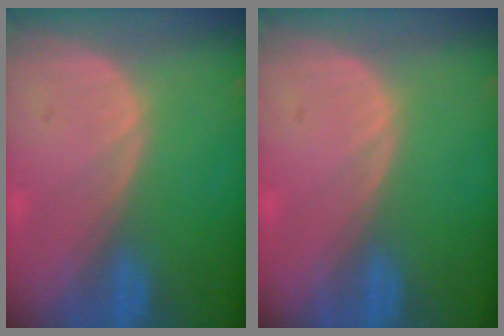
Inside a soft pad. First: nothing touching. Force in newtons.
{"total": 0.0}